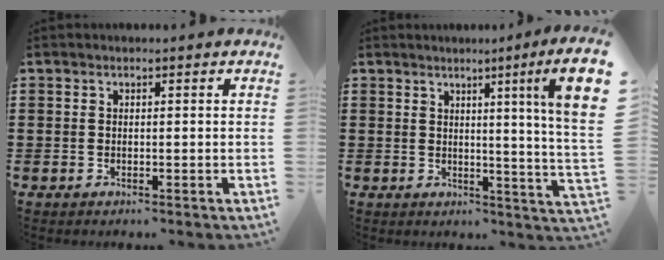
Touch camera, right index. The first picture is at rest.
{"total": 5.8, "force": [1.8, -1.1, 5.4], "torque": [-0.097, -0.023, 0.019]}